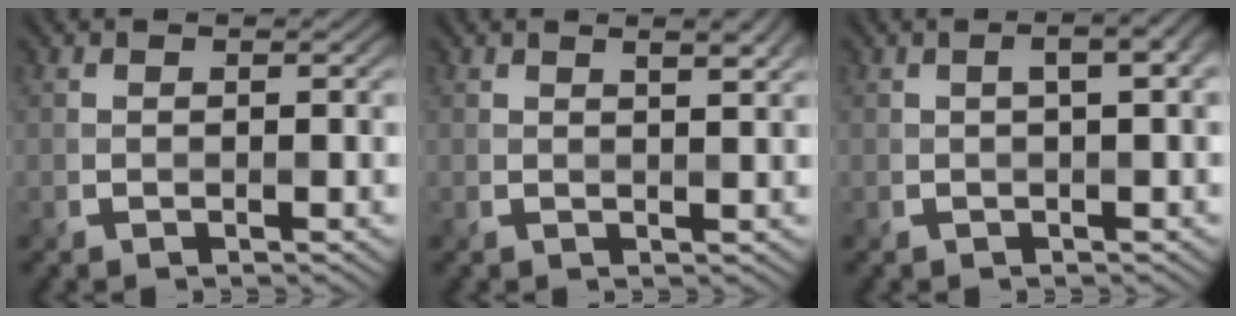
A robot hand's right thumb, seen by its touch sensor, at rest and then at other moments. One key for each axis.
{"total": 2.8, "fx": 1.7, "fy": 0.7, "fz": 2.2, "tx": -0.034, "ty": 0.000, "tz": 0.026}
{"total": 3.4, "fx": 0.9, "fy": 0.9, "fz": 3.1, "tx": -0.045, "ty": 0.011, "tz": 0.008}